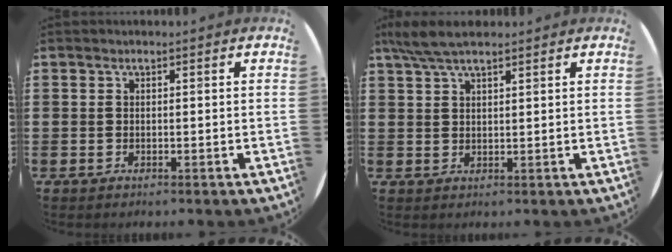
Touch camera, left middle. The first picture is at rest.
{"total": 4.5, "force": [3.6, 0.9, 2.6], "torque": [-0.060, 0.003, 0.066]}